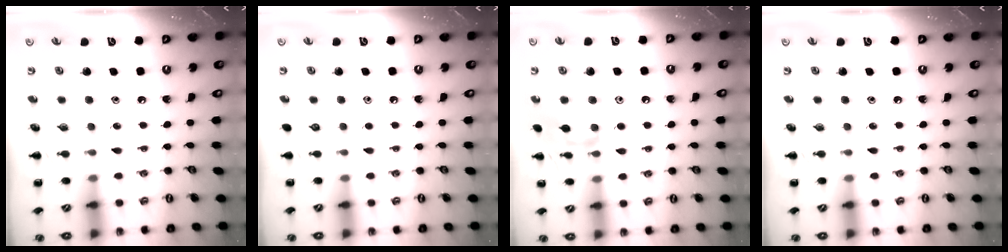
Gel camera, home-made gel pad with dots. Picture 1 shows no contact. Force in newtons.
{"total": 0.0}
{"total": 9.3, "press": 9.3, "slide": 0.5}
{"total": 0.0}